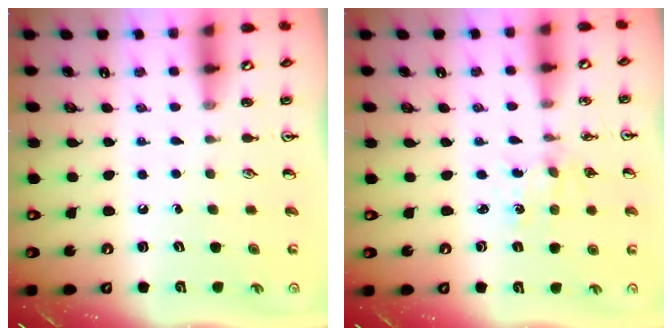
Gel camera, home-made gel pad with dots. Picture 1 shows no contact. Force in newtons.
{"total": 0.9, "press": 0.9, "slide": 0.2}